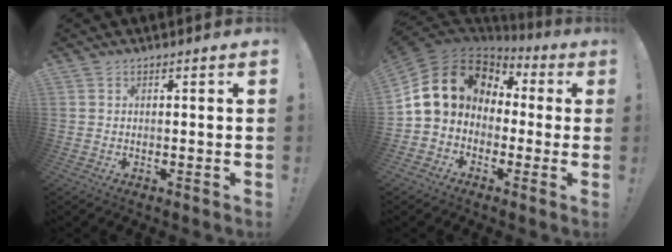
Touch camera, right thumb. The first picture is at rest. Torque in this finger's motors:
{"motor_torque": [2.39, 2.61, 0.56, -0.32, 0.14]}